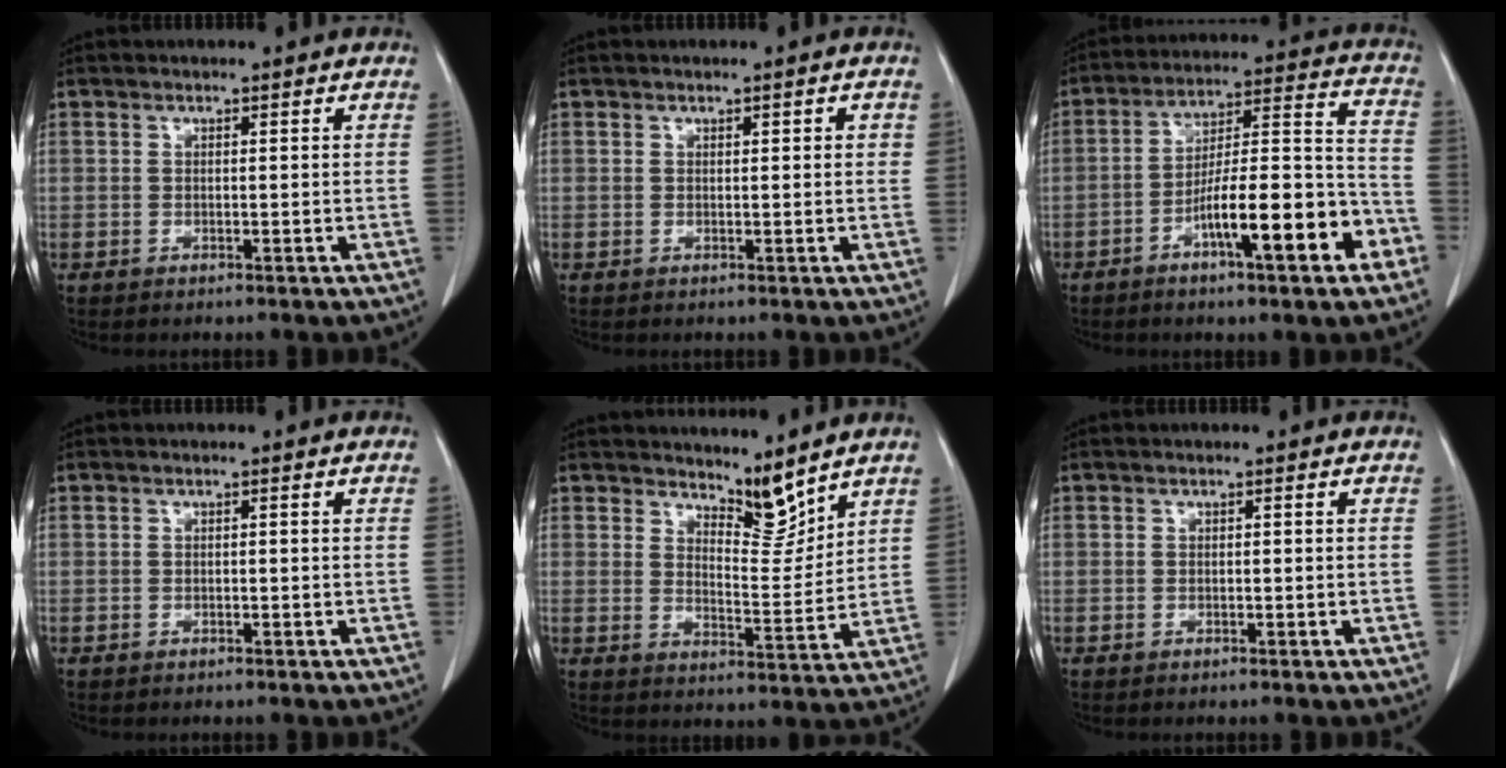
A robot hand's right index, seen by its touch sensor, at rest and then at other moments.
{"total": 1.6, "force": [0.5, 0.6, 1.4], "torque": [-0.019, 0.007, 0.006]}
{"total": 17.0, "force": [-7.6, 2.5, 15.0], "torque": [-0.238, 0.013, -0.118]}
{"total": 0.0}
{"total": 5.9, "force": [5.3, 1.1, 2.4], "torque": [-0.036, -0.015, 0.093]}
{"total": 0.0}